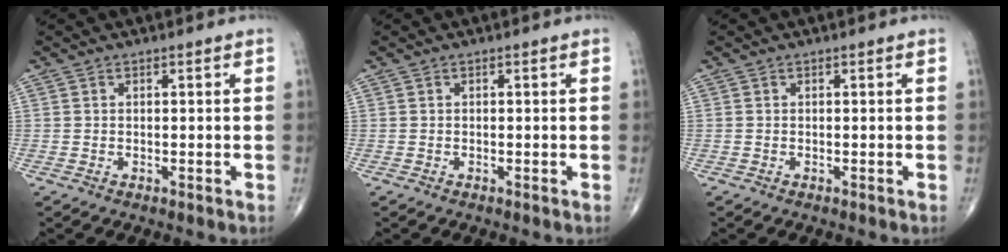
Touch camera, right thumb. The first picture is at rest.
{"total": 0.0}
{"total": 0.0}